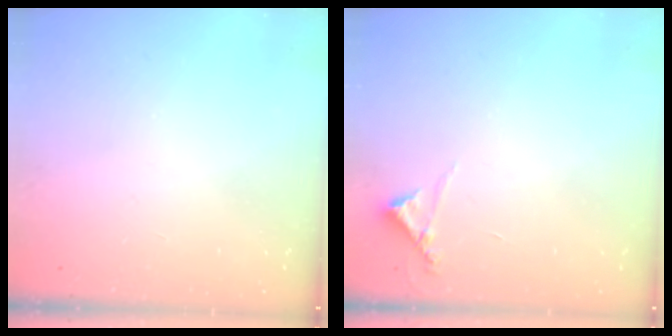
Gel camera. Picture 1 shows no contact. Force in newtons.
{"total": 3.8, "press": 3.8, "slide": 0.2}